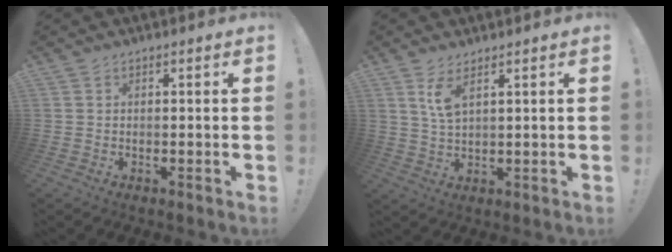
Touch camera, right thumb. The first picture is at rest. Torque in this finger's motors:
{"motor_torque": [-0.36, 0.72, -0.14, 0.21, 0.04]}